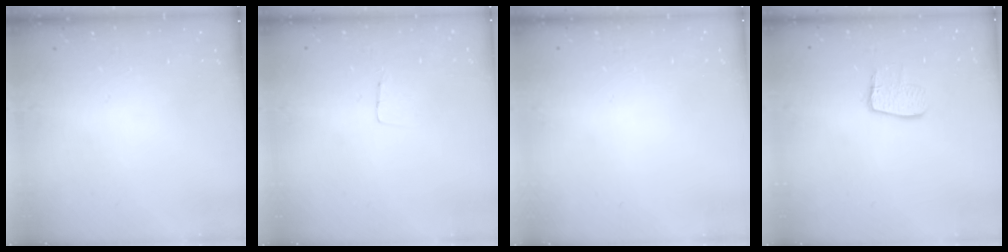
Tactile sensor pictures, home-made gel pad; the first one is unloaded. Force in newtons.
{"total": 3.2, "press": 3.2, "slide": 0.2}
{"total": 0.0}
{"total": 8.0, "press": 8.0, "slide": 0.5}